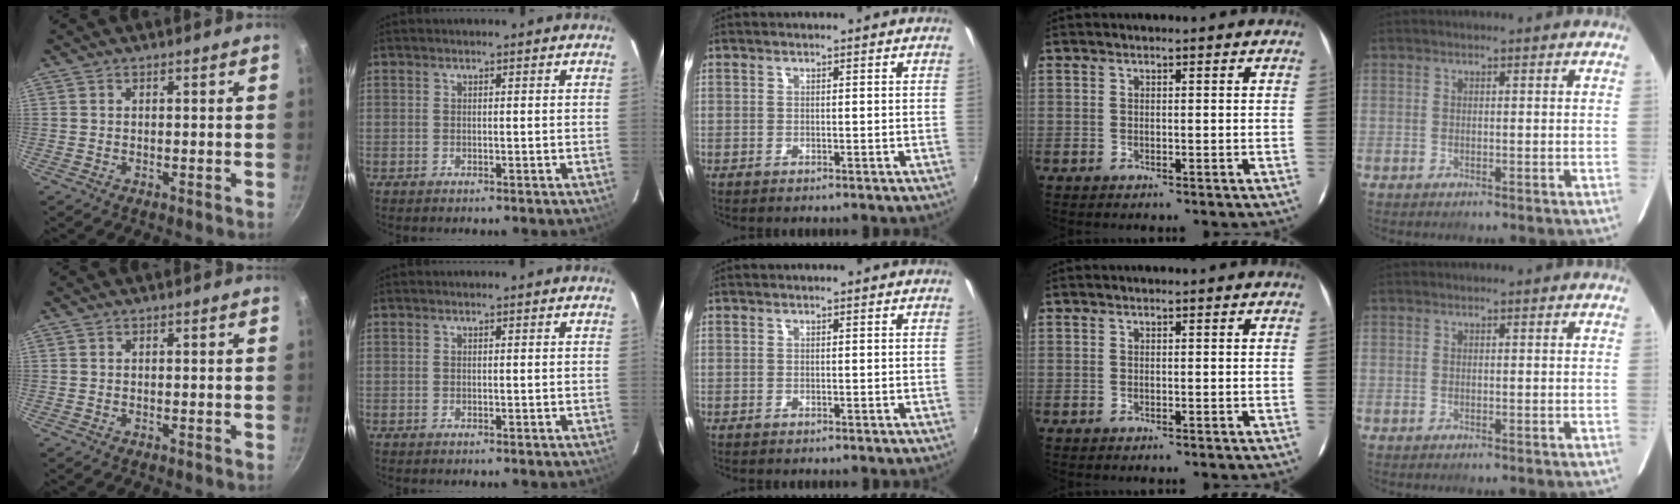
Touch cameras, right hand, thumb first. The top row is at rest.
{}